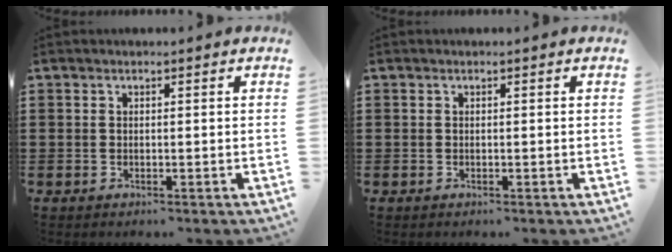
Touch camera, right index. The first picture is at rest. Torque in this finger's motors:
{"motor_torque": [-0.17, 0.12, 0.01, -0.01]}